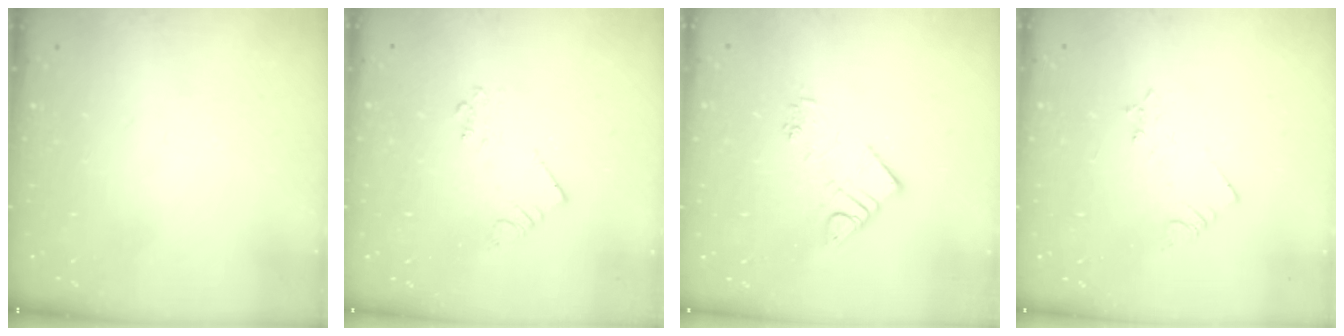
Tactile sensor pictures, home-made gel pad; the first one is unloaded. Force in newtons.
{"total": 2.5, "press": 2.5, "slide": 0.2}
{"total": 7.7, "press": 7.7, "slide": 0.2}
{"total": 2.1, "press": 2.1, "slide": 0.3}